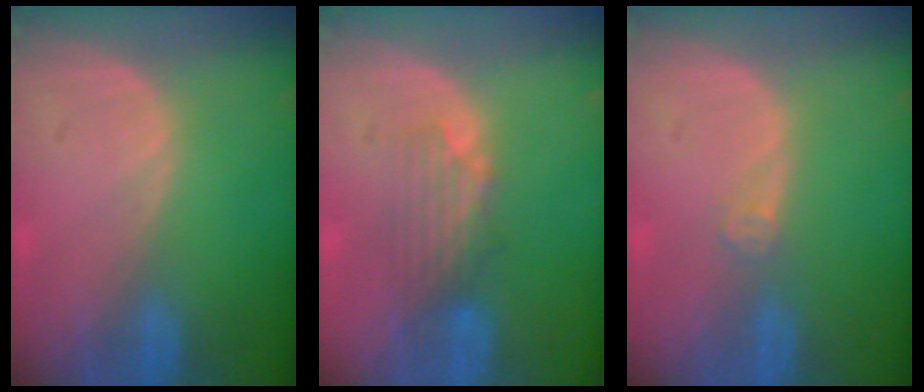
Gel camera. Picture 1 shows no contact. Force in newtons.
{"total": 4.0, "press": 3.6, "slide": 1.5}
{"total": 1.5, "press": 1.2, "slide": 0.9}